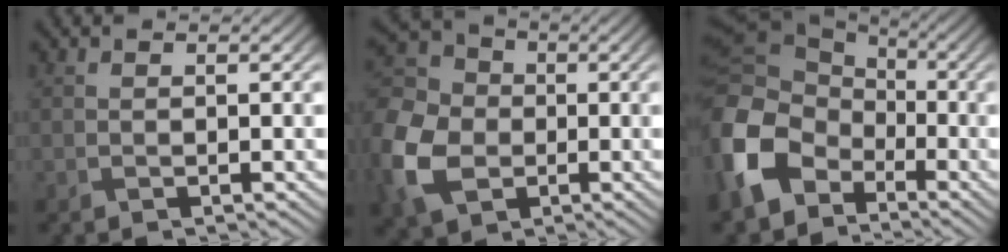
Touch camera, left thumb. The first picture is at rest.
{"total": 12.7, "force": [-3.2, 9.9, 7.3], "torque": [-0.225, -0.027, -0.069]}
{"total": 14.8, "force": [-4.9, 11.4, 8.1], "torque": [-0.250, -0.046, -0.092]}